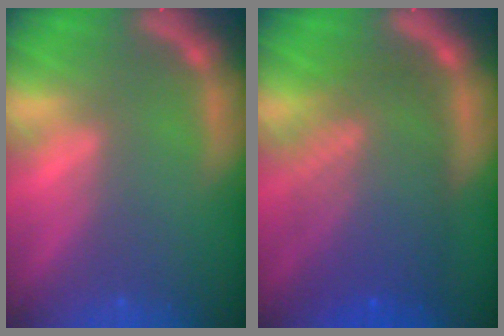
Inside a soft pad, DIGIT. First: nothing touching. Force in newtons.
{"total": 9.6}